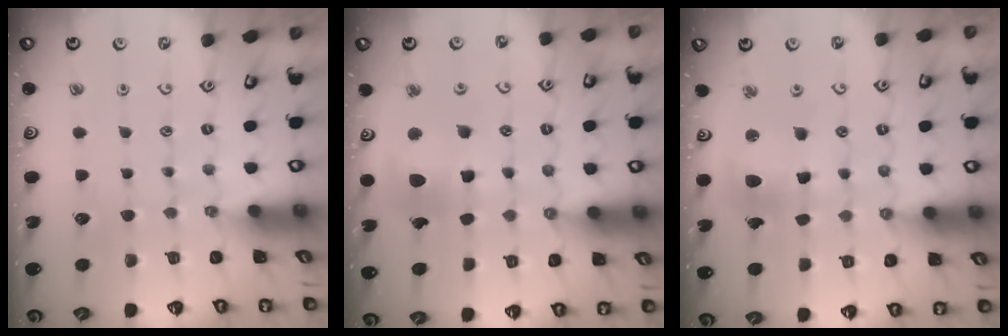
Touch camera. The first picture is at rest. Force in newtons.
{"total": 11.5, "press": 11.4, "slide": 1.3}
{"total": 12.2, "press": 12.0, "slide": 2.4}